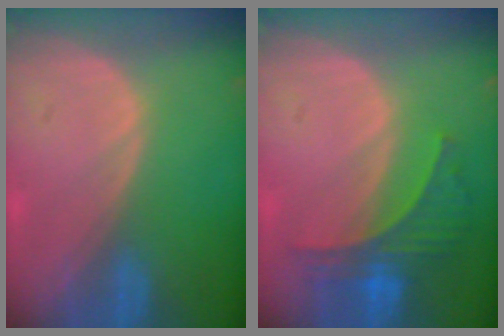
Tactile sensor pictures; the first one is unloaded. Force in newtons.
{"total": 6.1, "press": 6.0, "slide": 1.0}